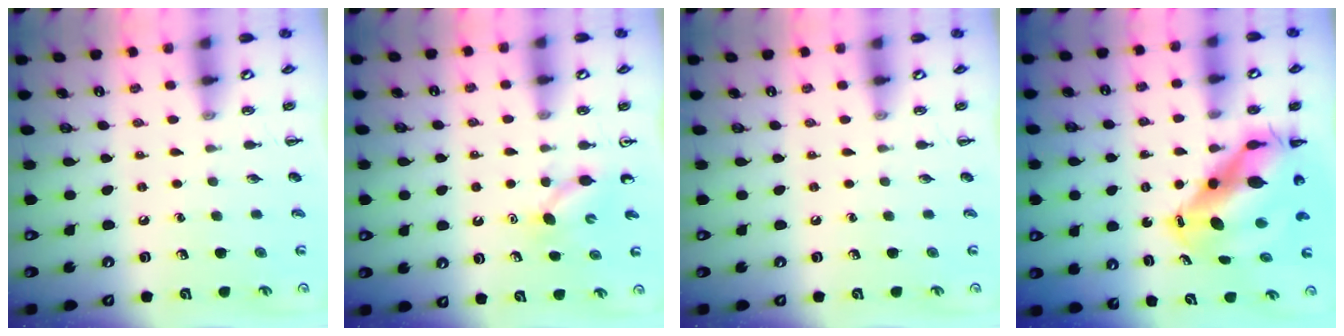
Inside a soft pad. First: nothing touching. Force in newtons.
{"total": 2.9, "press": 2.7, "slide": 1.1}
{"total": 0.0}
{"total": 12.4, "press": 11.9, "slide": 3.4}